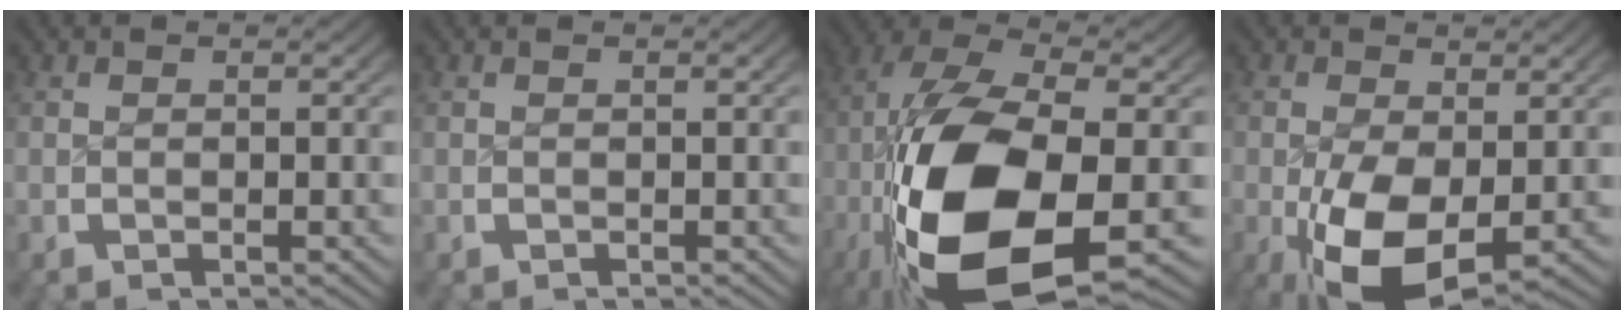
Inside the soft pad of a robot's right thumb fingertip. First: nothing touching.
{"total": 0.0}
{"total": 20.8, "force": [-3.7, 11.6, 16.8], "torque": [-0.356, -0.076, -0.011]}
{"total": 8.4, "force": [-2.2, 5.0, 6.3], "torque": [-0.147, -0.050, -0.007]}